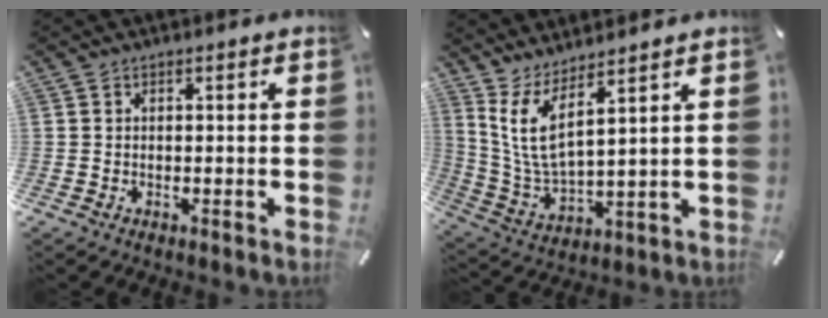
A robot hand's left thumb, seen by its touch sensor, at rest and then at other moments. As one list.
[{"total": 9.1, "force": [5.6, 2.8, 6.6], "torque": [-0.157, -0.028, 0.104]}]